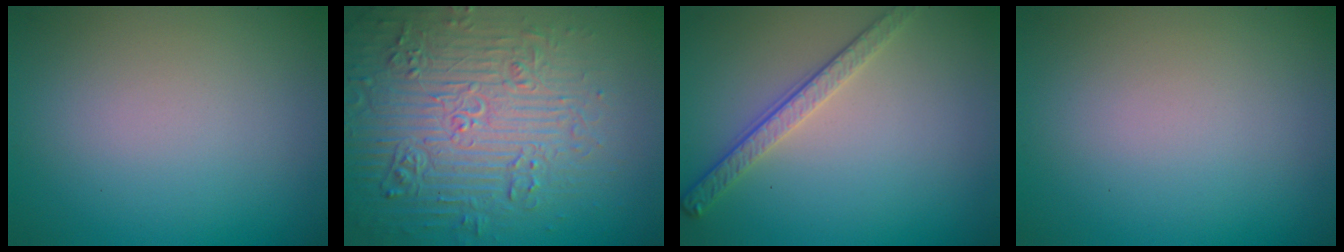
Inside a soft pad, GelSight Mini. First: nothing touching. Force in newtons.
{"total": 8.0, "press": 7.7, "slide": 2.0}
{"total": 2.8, "press": 2.5, "slide": 1.2}
{"total": 0.0}